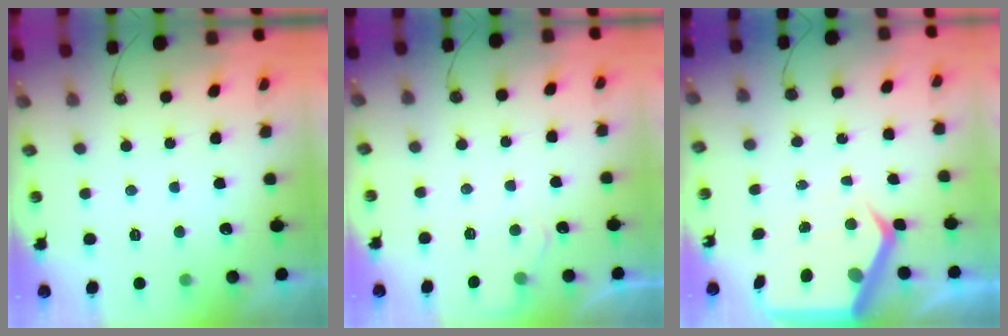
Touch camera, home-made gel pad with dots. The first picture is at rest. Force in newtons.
{"total": 4.4, "press": 4.3, "slide": 0.5}
{"total": 7.5, "press": 7.5, "slide": 0.5}